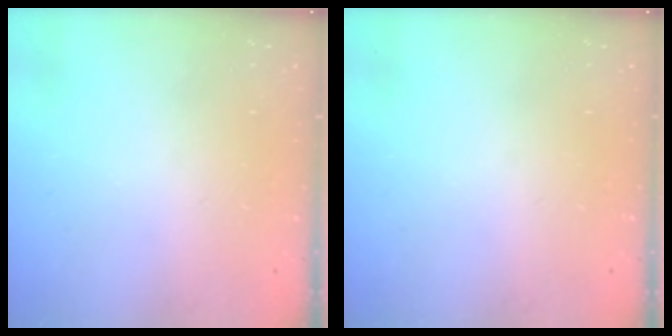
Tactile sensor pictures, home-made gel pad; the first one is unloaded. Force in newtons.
{"total": 0.0}